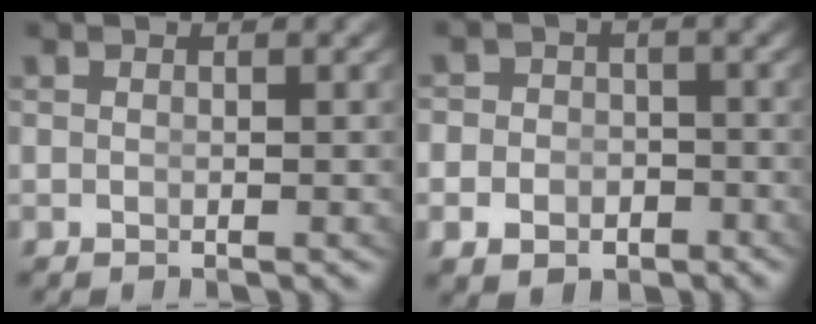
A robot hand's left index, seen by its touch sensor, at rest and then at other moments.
{"total": 4.7, "force": [-2.4, 3.9, 1.1], "torque": [-0.012, -0.016, -0.041]}